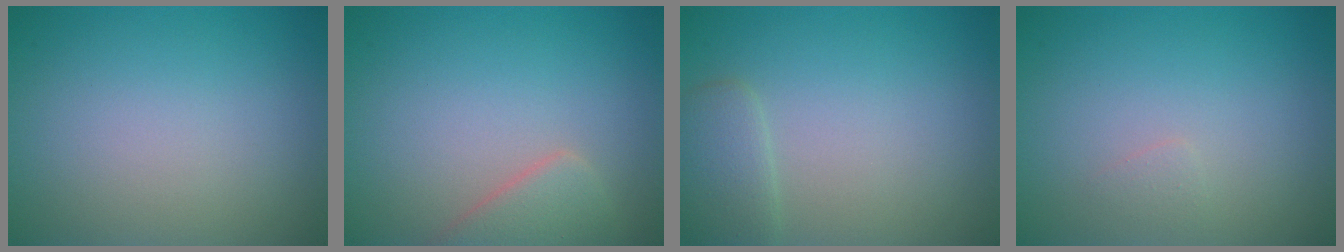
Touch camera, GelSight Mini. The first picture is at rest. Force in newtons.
{"total": 2.8, "press": 2.8, "slide": 0.2}
{"total": 2.1, "press": 2.1, "slide": 0.1}
{"total": 0.6, "press": 0.6, "slide": 0.1}